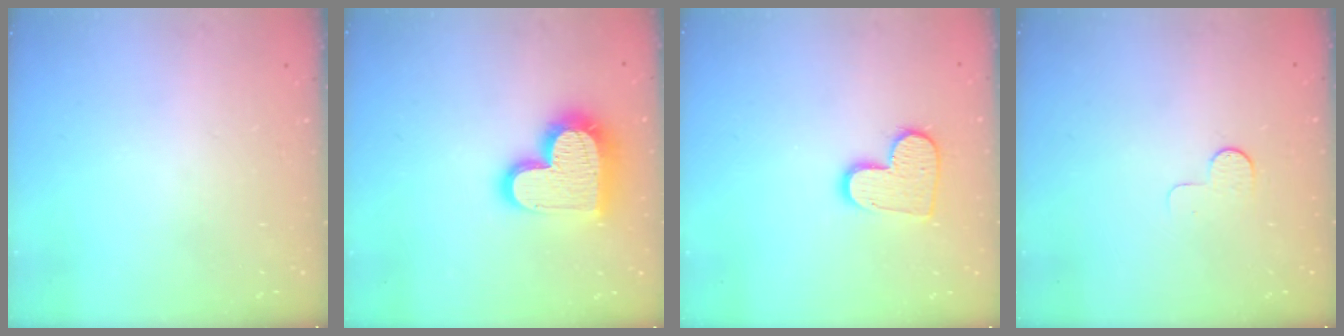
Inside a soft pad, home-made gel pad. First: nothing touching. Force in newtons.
{"total": 18.6, "press": 18.5, "slide": 1.5}
{"total": 11.8, "press": 11.8, "slide": 0.6}
{"total": 4.9, "press": 4.8, "slide": 0.5}